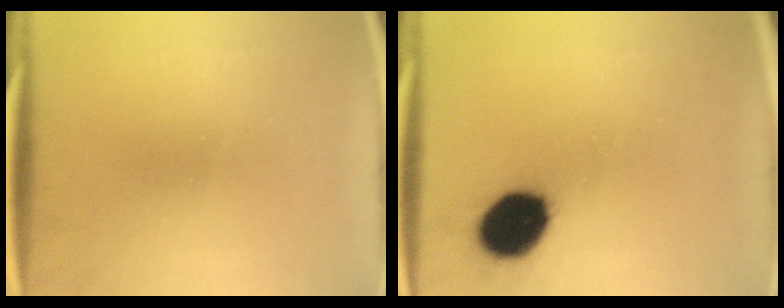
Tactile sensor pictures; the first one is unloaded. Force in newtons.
{"total": 12.9}